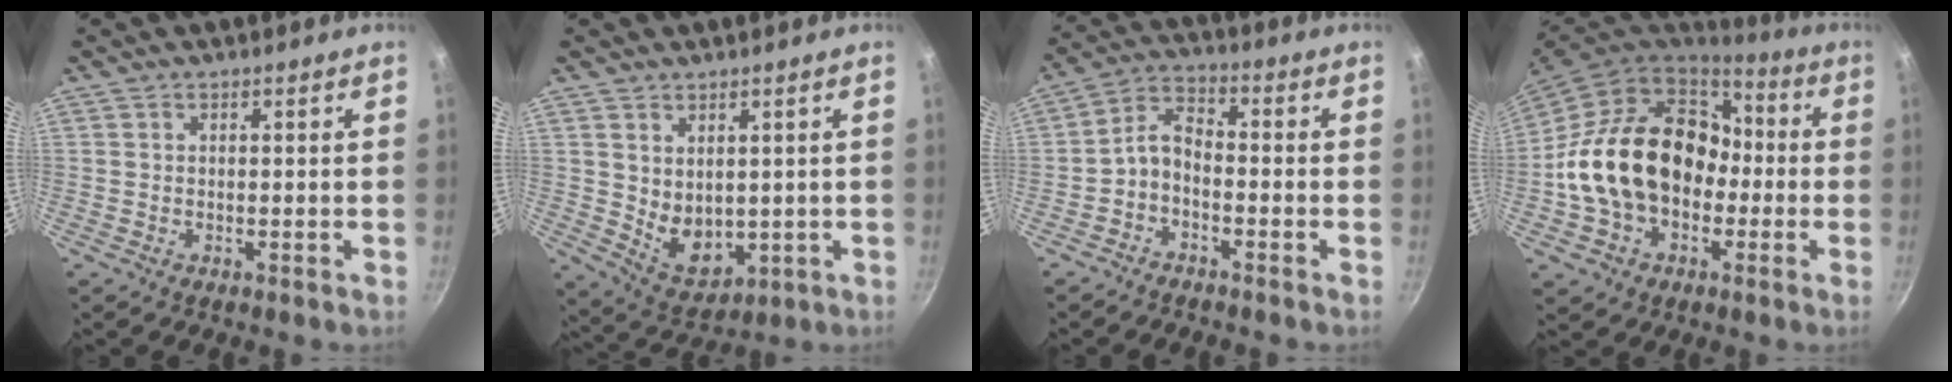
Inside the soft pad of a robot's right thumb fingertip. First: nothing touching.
{"total": 7.5, "force": [1.6, 5.2, 5.1], "torque": [-0.062, -0.027, 0.050]}
{"total": 5.4, "force": [-2.5, 3.1, 3.6], "torque": [-0.069, 0.046, -0.056]}
{"total": 21.7, "force": [-1.7, 16.2, 14.3], "torque": [-0.227, 0.059, -0.025]}